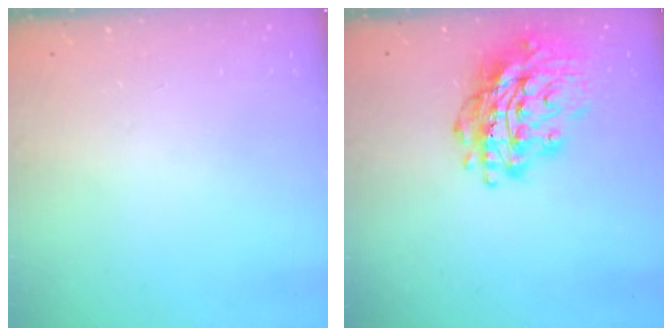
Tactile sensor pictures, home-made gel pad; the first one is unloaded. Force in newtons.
{"total": 19.1, "press": 19.0, "slide": 1.9}